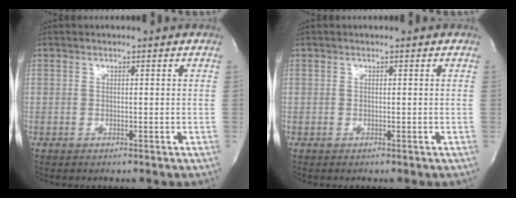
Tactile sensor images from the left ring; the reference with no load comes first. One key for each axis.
{"total": 0.0}